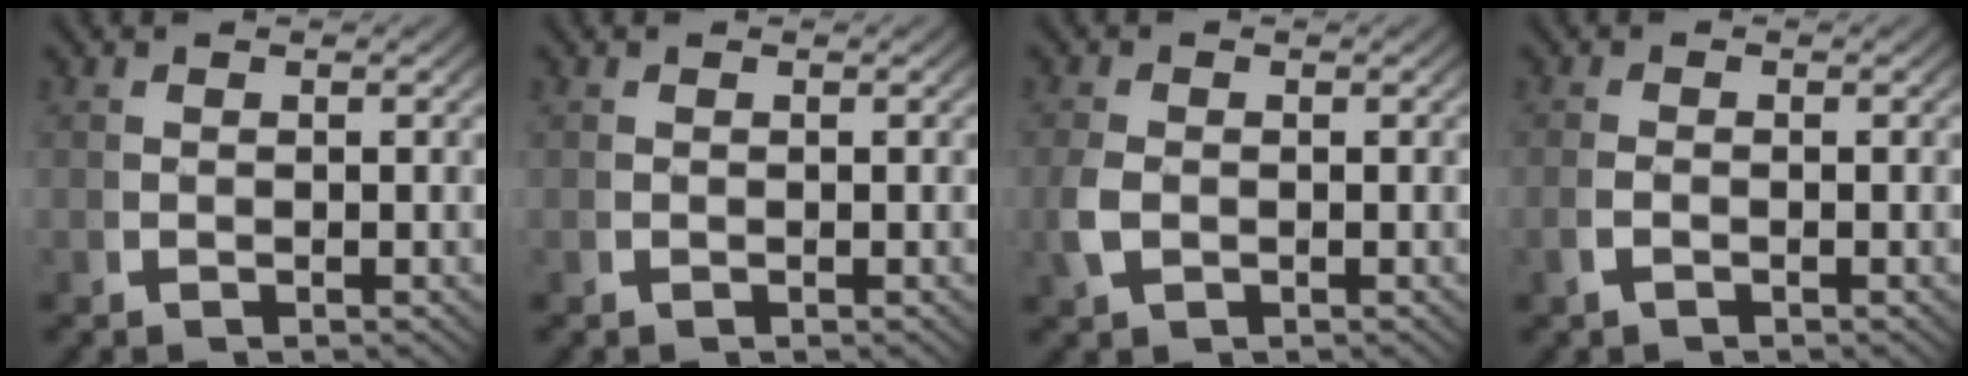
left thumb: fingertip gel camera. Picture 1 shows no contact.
{"total": 0.0}
{"total": 2.0, "force": [-0.5, 1.5, 1.3], "torque": [-0.040, -0.007, -0.004]}
{"total": 0.9, "force": [-0.5, 0.3, 0.6], "torque": [-0.018, 0.000, -0.009]}